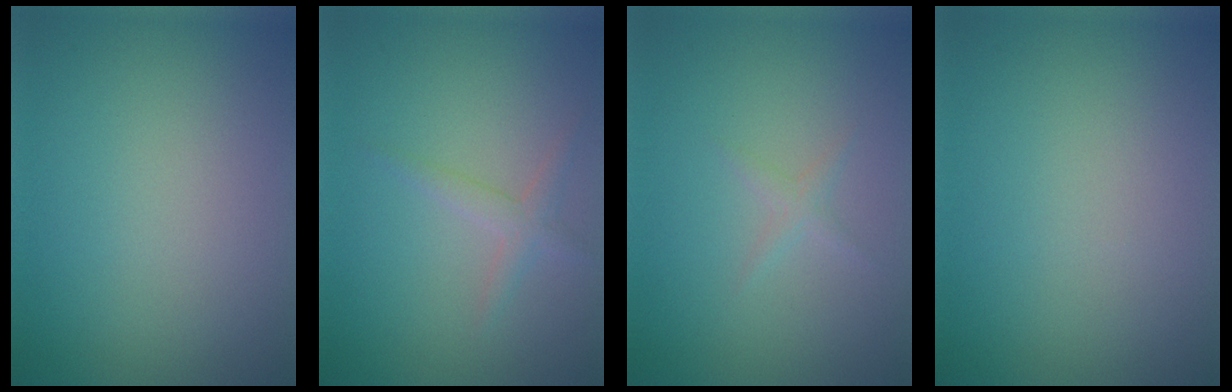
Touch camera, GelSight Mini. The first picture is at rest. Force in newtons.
{"total": 1.7, "press": 1.7, "slide": 0.1}
{"total": 0.9, "press": 0.8, "slide": 0.1}
{"total": 0.0}